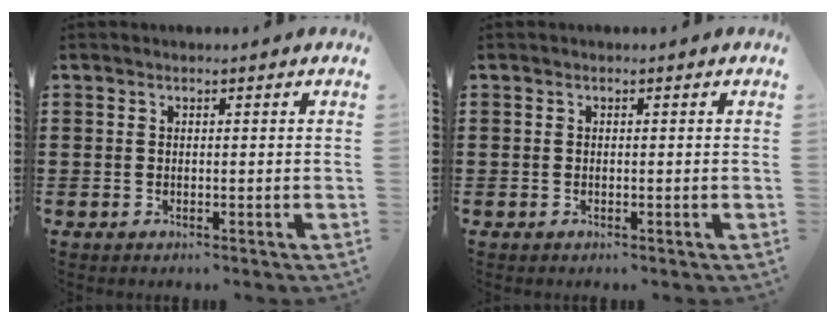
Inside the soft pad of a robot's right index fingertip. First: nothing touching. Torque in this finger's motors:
{"motor_torque": [-0.68, 1.46, 0.00, 0.00]}